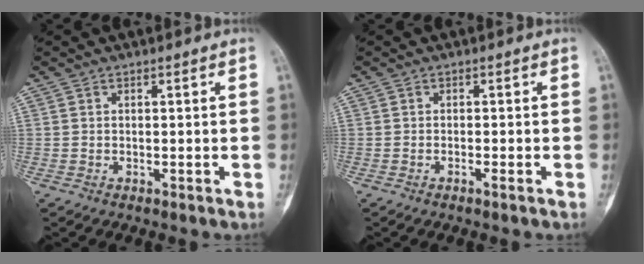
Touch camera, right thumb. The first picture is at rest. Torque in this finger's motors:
{"motor_torque": [-0.37, -0.03, -0.17, -0.05, 0.03]}